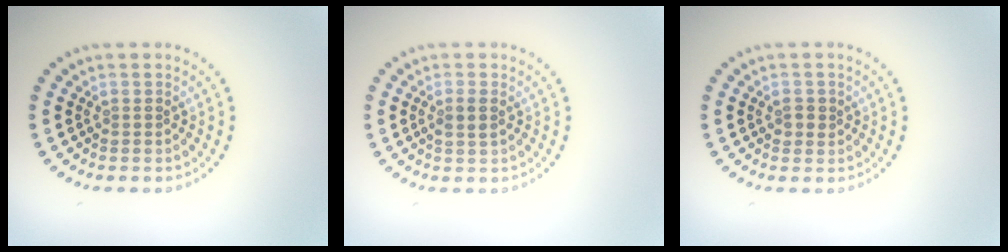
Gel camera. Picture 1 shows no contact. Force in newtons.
{"total": 1.4, "press": 1.3, "slide": 0.5}
{"total": 1.4, "press": 1.3, "slide": 0.2}